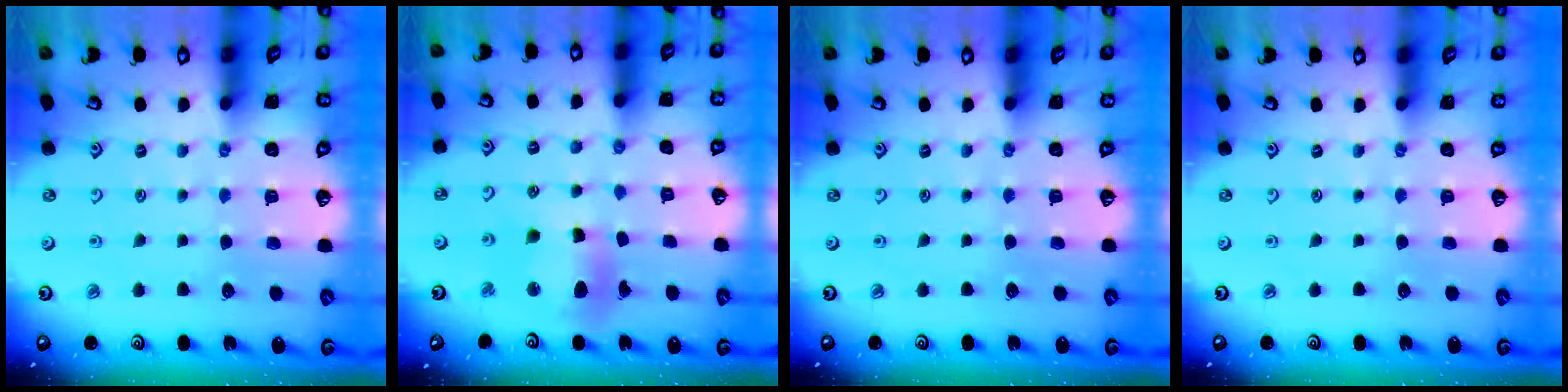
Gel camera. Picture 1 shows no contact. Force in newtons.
{"total": 11.9, "press": 11.8, "slide": 1.5}
{"total": 0.0}
{"total": 0.0}